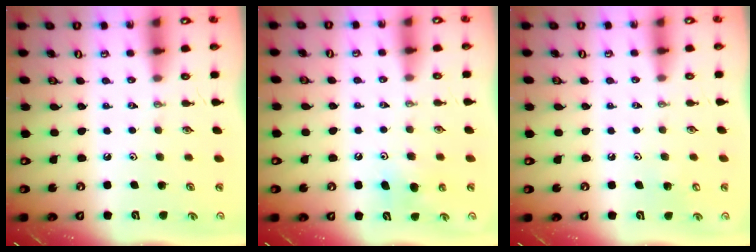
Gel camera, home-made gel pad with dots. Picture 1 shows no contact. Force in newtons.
{"total": 5.7, "press": 5.7, "slide": 0.3}
{"total": 4.3, "press": 4.3, "slide": 0.4}